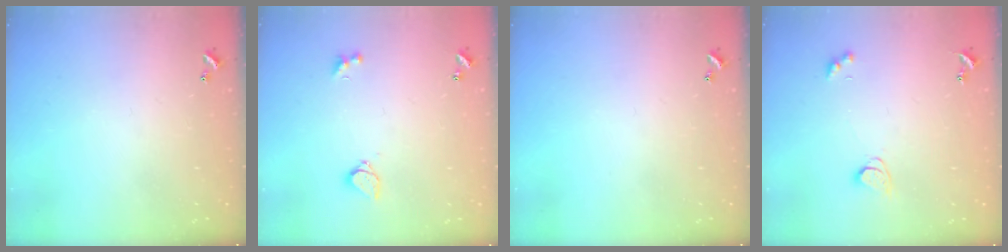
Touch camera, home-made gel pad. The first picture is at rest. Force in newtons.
{"total": 2.9, "press": 2.8, "slide": 0.7}
{"total": 0.0}
{"total": 1.9, "press": 1.9, "slide": 0.4}